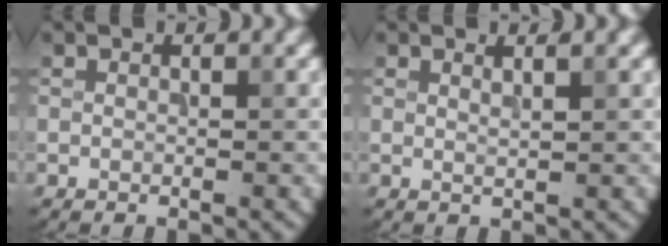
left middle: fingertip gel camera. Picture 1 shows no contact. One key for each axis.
{"total": 1.1, "fx": 0.7, "fy": -0.1, "fz": 0.8, "tx": -0.016, "ty": 0.004, "tz": 0.012}